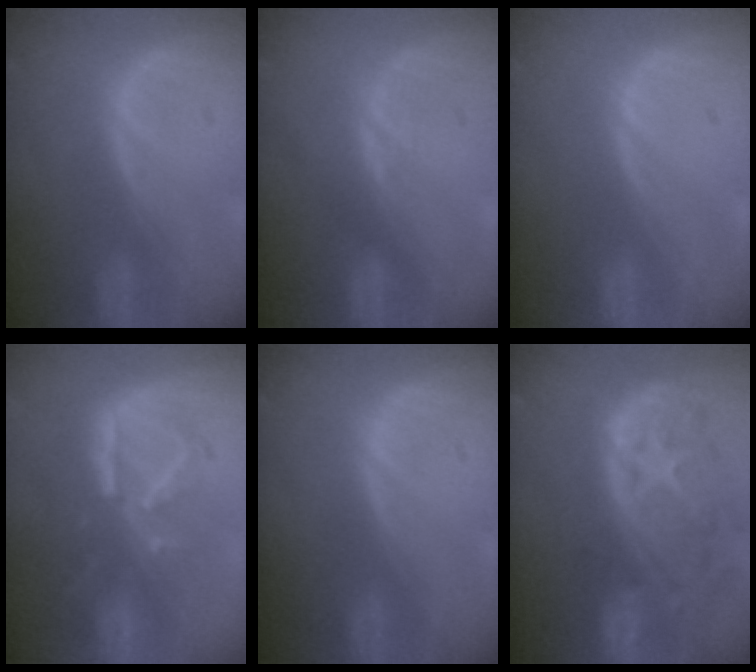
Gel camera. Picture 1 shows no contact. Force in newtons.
{"total": 0.5, "press": 0.5, "slide": 0.1}
{"total": 0.0}
{"total": 8.1, "press": 7.4, "slide": 3.2}
{"total": 0.0}
{"total": 13.7, "press": 11.3, "slide": 7.9}